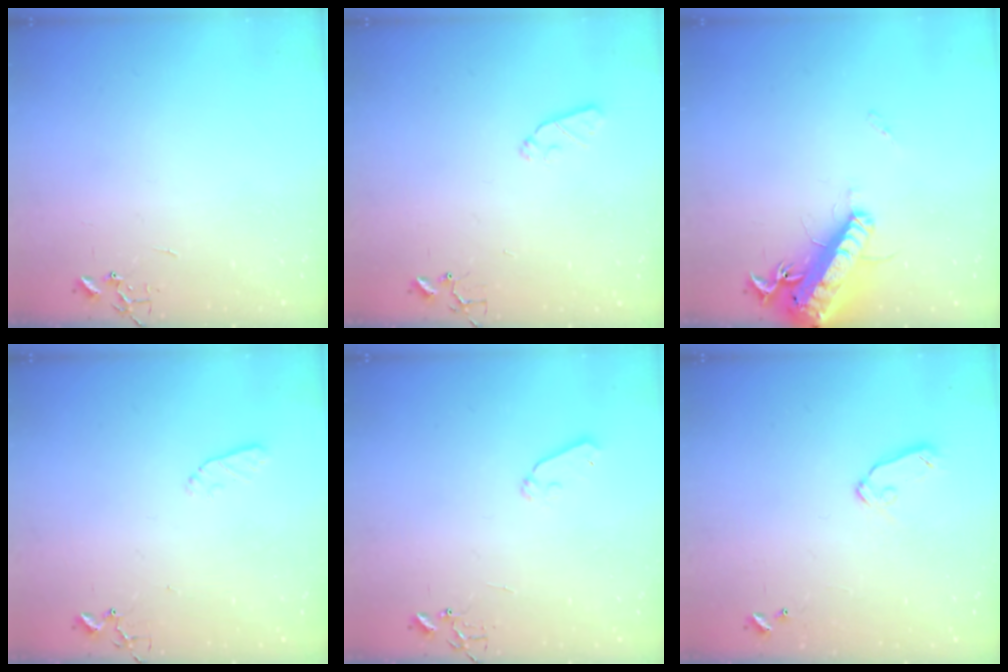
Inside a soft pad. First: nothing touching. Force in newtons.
{"total": 5.4, "press": 5.3, "slide": 0.9}
{"total": 18.1, "press": 17.6, "slide": 4.0}
{"total": 3.9, "press": 3.9, "slide": 0.4}
{"total": 5.7, "press": 5.7, "slide": 0.5}
{"total": 7.4, "press": 7.4, "slide": 0.8}